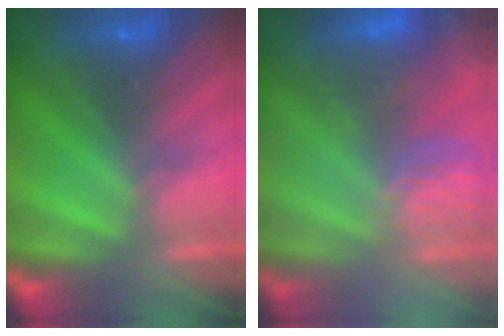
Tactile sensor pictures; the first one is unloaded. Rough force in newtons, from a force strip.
{"total": 4.4}